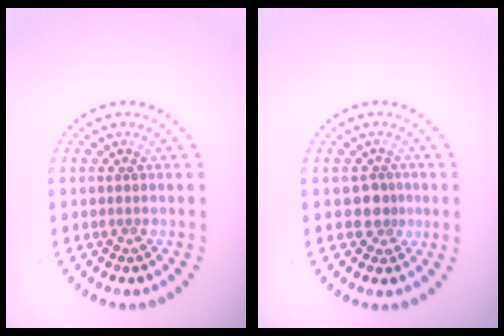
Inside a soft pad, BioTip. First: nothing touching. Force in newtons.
{"total": 1.5, "press": 1.2, "slide": 0.9}